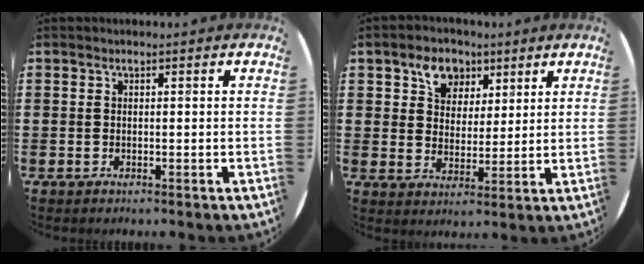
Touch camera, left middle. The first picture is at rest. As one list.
[{"total": 5.6, "force": [3.6, 4.1, 1.4], "torque": [-0.030, 0.007, 0.064]}]